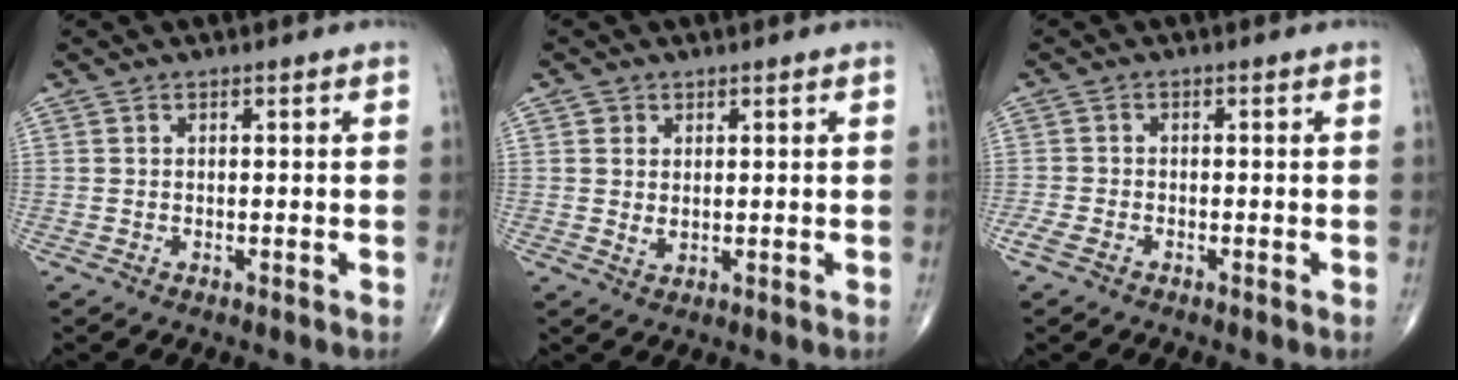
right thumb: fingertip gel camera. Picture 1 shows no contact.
{"total": 2.2, "force": [0.7, 1.8, 1.0], "torque": [-0.013, -0.007, 0.014]}
{"total": 2.7, "force": [-1.7, 1.5, 1.5], "torque": [-0.037, 0.000, -0.033]}